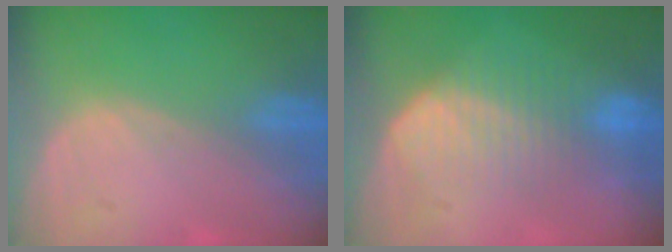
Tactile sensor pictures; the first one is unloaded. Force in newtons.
{"total": 6.9, "press": 6.7, "slide": 1.4}